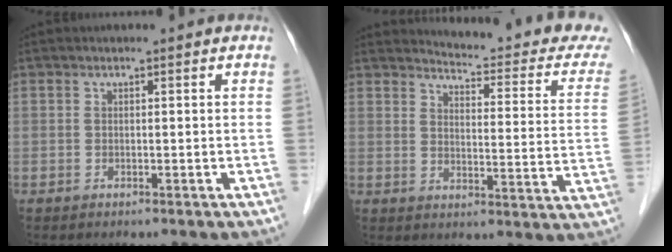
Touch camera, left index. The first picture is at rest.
{"total": 16.2, "force": [15.8, 1.0, 3.8], "torque": [-0.044, -0.099, 0.161]}